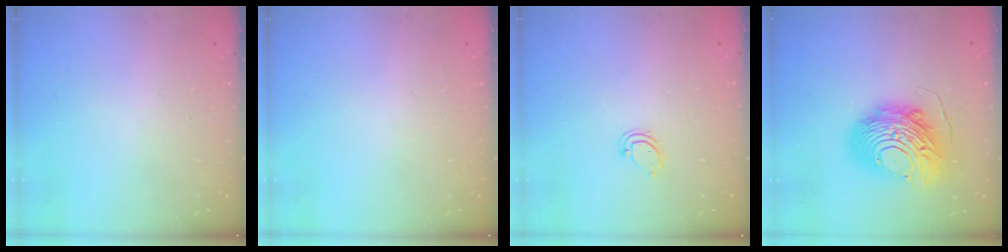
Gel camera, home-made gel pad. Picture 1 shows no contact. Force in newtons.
{"total": 0.0}
{"total": 3.6, "press": 3.5, "slide": 0.4}
{"total": 17.9, "press": 17.9, "slide": 1.5}